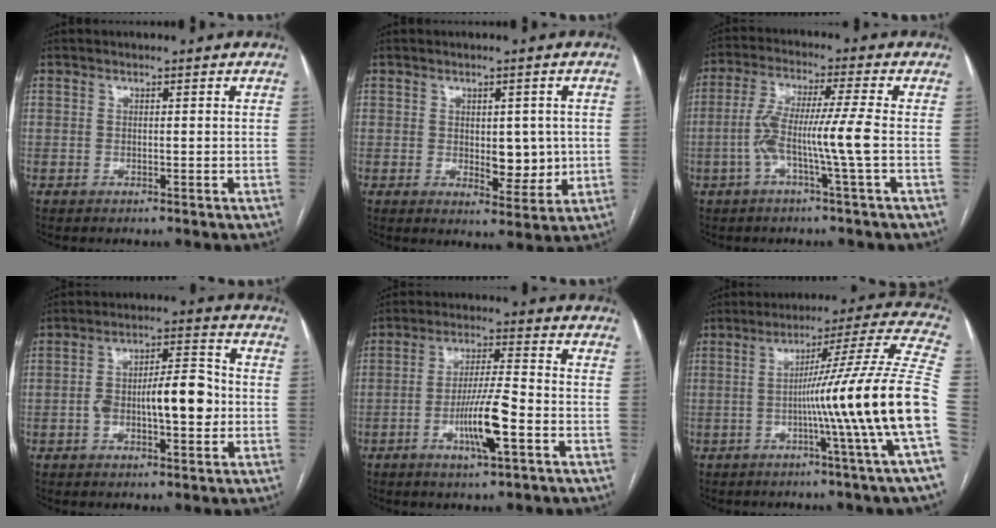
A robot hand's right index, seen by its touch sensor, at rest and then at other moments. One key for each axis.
{"total": 5.9, "fx": 0.1, "fy": 3.1, "fz": 5.1, "tx": -0.063, "ty": -0.006, "tz": 0.012}
{"total": 8.6, "fx": -2.1, "fy": -1.0, "fz": 8.3, "tx": -0.167, "ty": 0.009, "tz": -0.042}
{"total": 10.8, "fx": -1.3, "fy": 3.4, "fz": 10.2, "tx": -0.174, "ty": 0.020, "tz": -0.018}
{"total": 9.2, "fx": -3.3, "fy": 0.6, "fz": 8.6, "tx": -0.160, "ty": -0.005, "tz": -0.060}
{"total": 20.4, "fx": -4.1, "fy": -3.6, "fz": 19.6, "tx": -0.238, "ty": 0.005, "tz": -0.078}